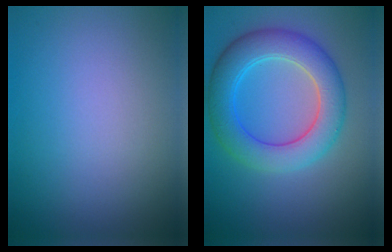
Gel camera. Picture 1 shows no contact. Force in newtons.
{"total": 6.5, "press": 6.5, "slide": 0.3}